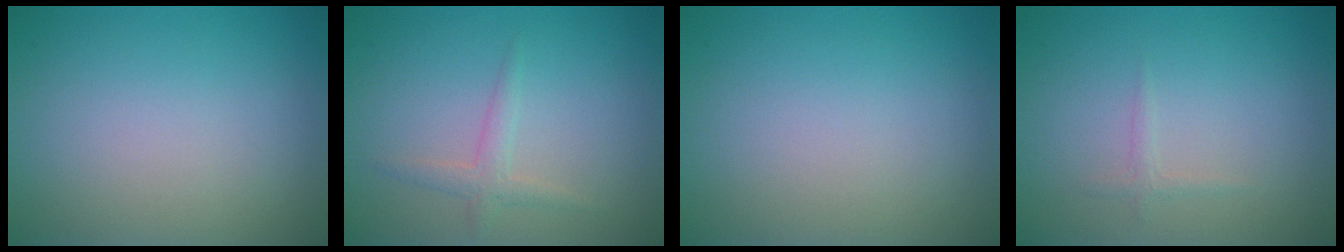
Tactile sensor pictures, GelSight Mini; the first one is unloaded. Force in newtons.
{"total": 1.6, "press": 1.6, "slide": 0.1}
{"total": 0.0}
{"total": 0.7, "press": 0.7, "slide": 0.1}